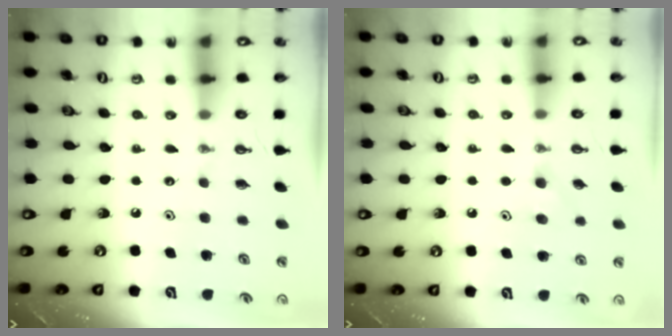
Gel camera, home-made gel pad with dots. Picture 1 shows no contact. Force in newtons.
{"total": 3.9, "press": 3.6, "slide": 1.3}